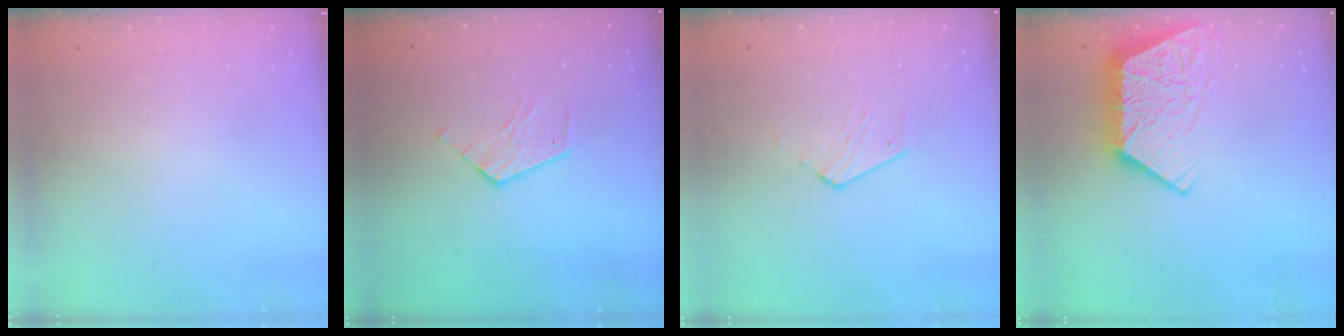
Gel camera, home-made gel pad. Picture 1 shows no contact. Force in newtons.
{"total": 7.3, "press": 7.3, "slide": 0.3}
{"total": 2.8, "press": 2.8, "slide": 0.4}
{"total": 14.3, "press": 14.2, "slide": 1.2}